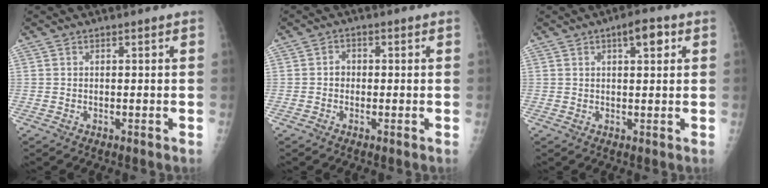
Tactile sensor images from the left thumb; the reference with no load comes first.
{"total": 1.8, "force": [-0.2, 1.6, 0.8], "torque": [0.001, 0.006, -0.007]}
{"total": 4.7, "force": [2.1, 1.7, 3.8], "torque": [-0.047, -0.002, 0.029]}